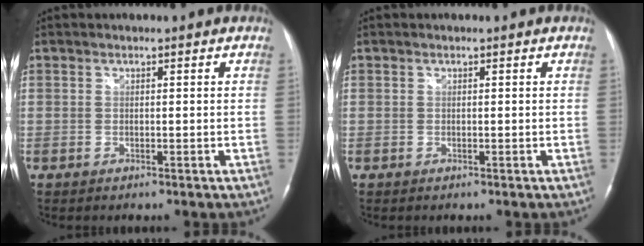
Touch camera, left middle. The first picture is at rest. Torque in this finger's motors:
{"motor_torque": [-0.02, 0.02, 0.02, 0.00]}